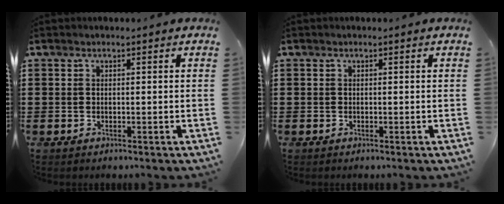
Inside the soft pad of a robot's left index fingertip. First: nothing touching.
{"total": 0.0}